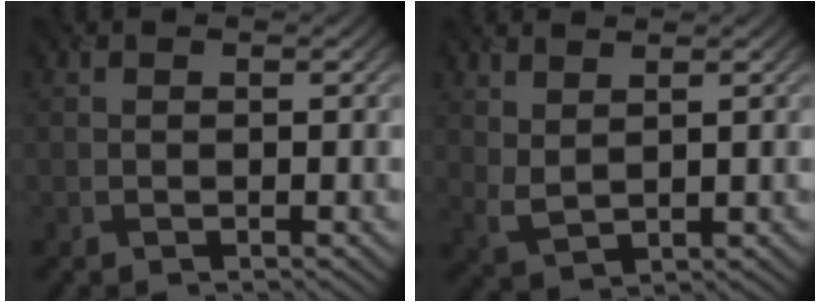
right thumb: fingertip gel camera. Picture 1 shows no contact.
{"total": 2.9, "force": [2.1, 1.1, 1.7], "torque": [-0.046, 0.000, 0.048]}